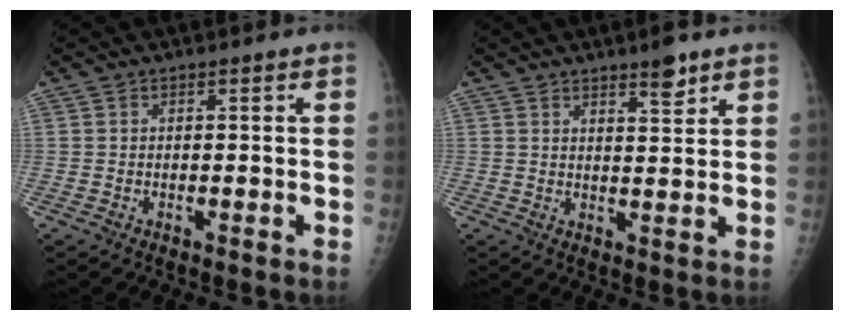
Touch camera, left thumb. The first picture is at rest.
{"total": 4.4, "force": [3.2, 1.0, 2.9], "torque": [-0.035, -0.024, 0.048]}